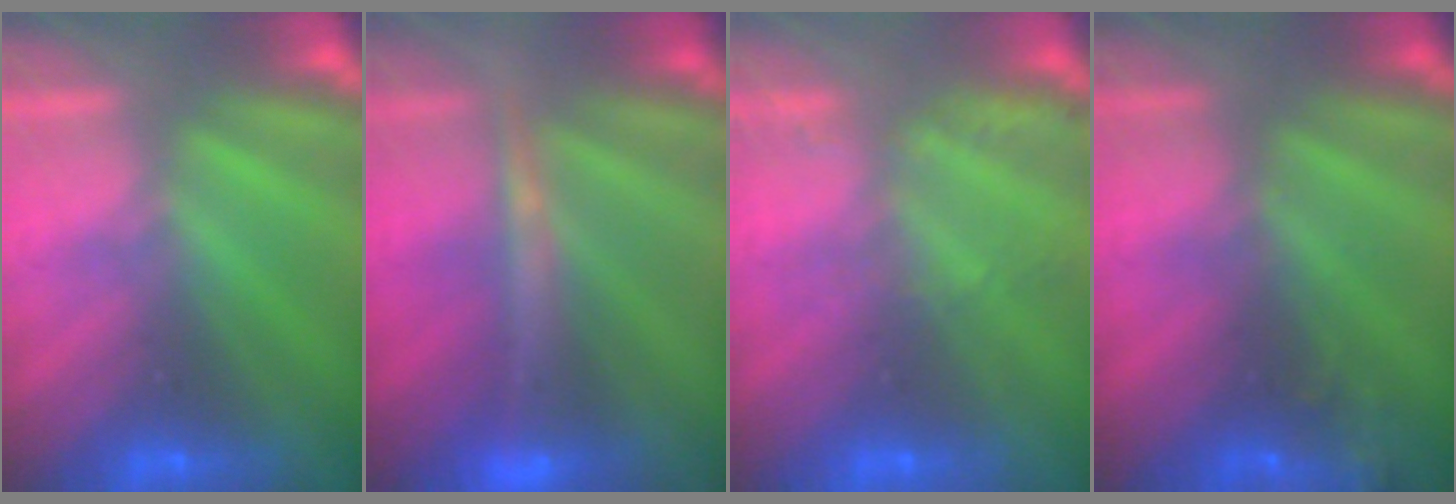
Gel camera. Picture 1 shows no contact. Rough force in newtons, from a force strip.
{"total": 4.5}
{"total": 2.1}
{"total": 9.1}